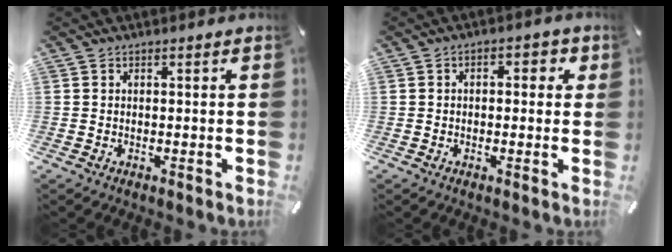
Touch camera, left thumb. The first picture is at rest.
{"total": 3.0, "force": [-0.3, 2.0, 2.3], "torque": [-0.030, 0.006, -0.012]}